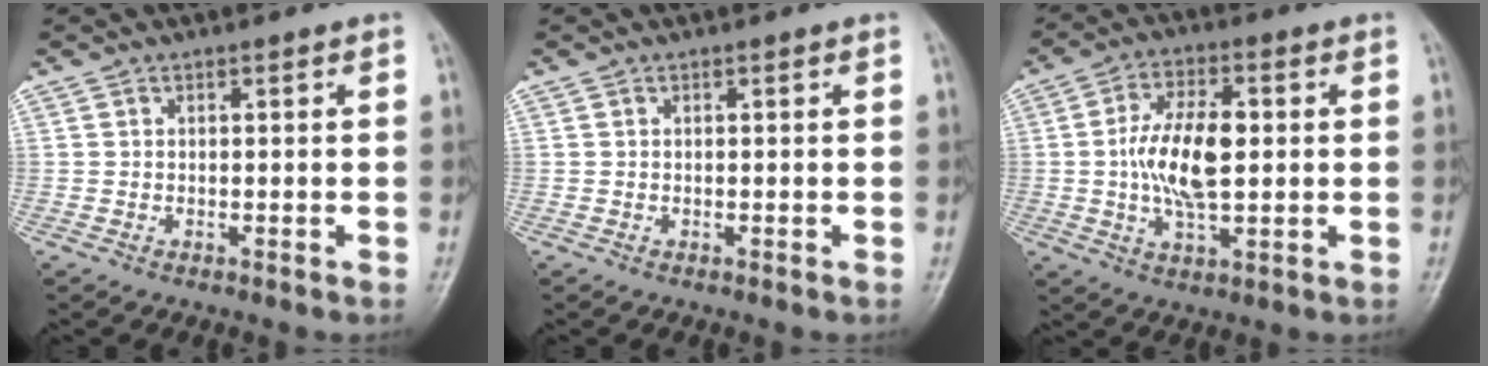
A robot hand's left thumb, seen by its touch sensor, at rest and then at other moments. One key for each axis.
{"total": 0.0}
{"total": 12.3, "fx": 0.5, "fy": 5.8, "fz": 10.8, "tx": -0.200, "ty": 0.006, "tz": 0.007}